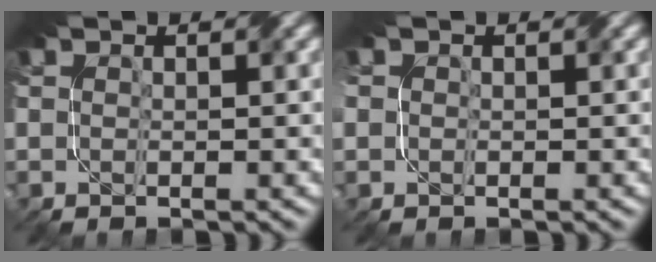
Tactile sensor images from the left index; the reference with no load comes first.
{"total": 1.4, "force": [0.4, 1.3, 0.1], "torque": [0.003, 0.008, 0.004]}